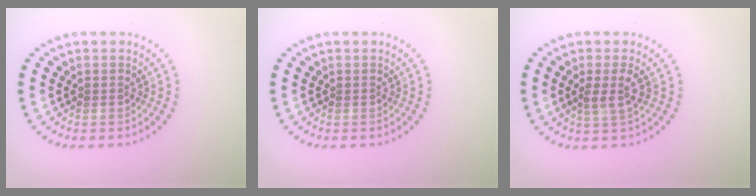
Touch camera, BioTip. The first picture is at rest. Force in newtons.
{"total": 0.0}
{"total": 1.9, "press": 1.5, "slide": 1.1}